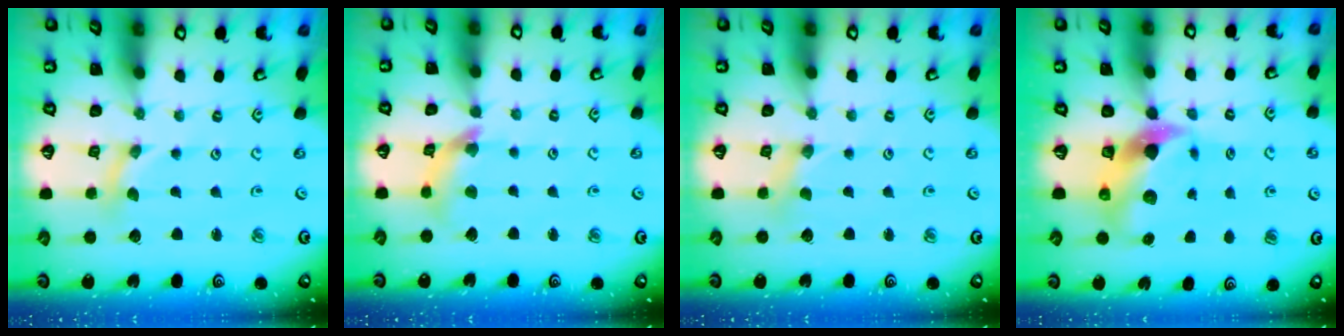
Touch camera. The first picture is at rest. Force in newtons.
{"total": 8.2, "press": 8.1, "slide": 0.9}
{"total": 0.0}
{"total": 9.2, "press": 9.1, "slide": 1.3}